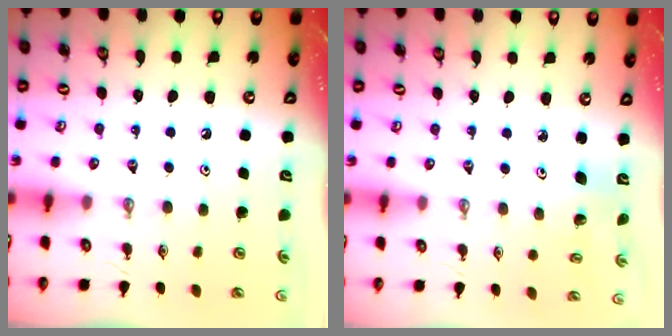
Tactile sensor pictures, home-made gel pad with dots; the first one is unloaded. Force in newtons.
{"total": 3.0, "press": 2.2, "slide": 2.0}